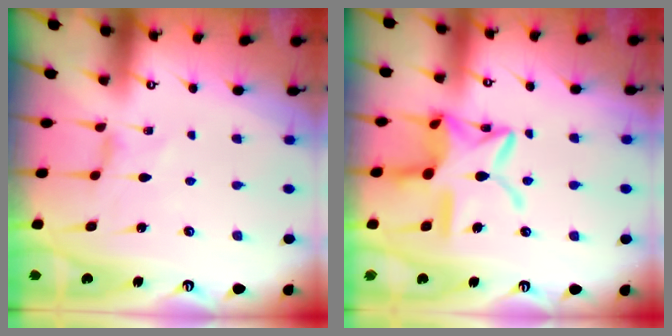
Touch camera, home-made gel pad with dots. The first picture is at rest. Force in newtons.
{"total": 17.3, "press": 17.3, "slide": 1.4}